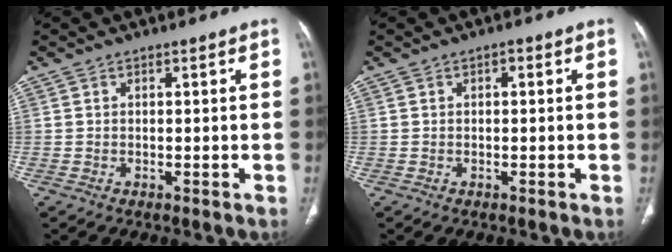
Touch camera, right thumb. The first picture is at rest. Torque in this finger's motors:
{"motor_torque": [-0.02, -0.03, -0.12, -0.02, 0.00]}